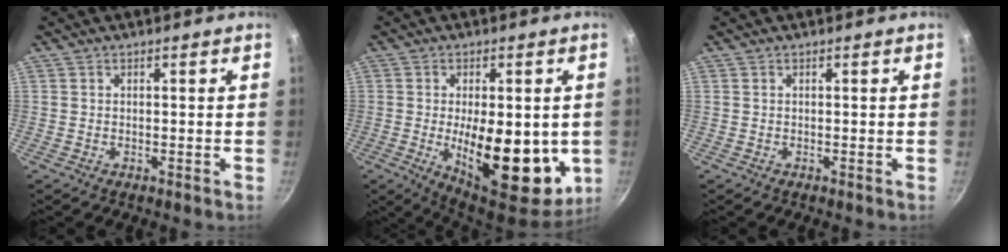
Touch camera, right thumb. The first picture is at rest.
{"total": 19.1, "force": [-2.3, 8.9, 16.8], "torque": [-0.218, -0.019, -0.023]}
{"total": 0.0}